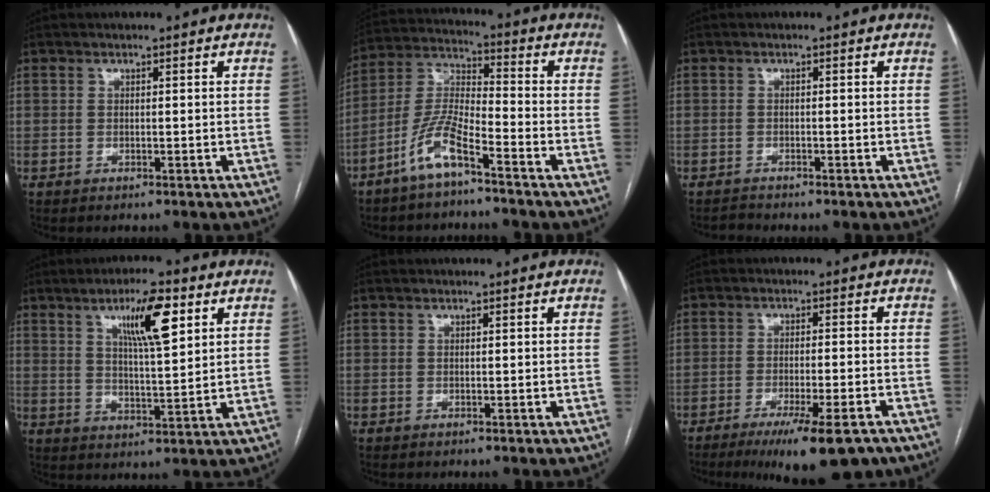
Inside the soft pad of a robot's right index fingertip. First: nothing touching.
{"total": 8.8, "force": [-5.7, 1.5, 6.6], "torque": [-0.151, -0.003, -0.118]}
{"total": 1.0, "force": [-1.0, -0.1, -0.2], "torque": [0.001, -0.006, -0.016]}
{"total": 9.6, "force": [4.6, 1.5, 8.2], "torque": [-0.141, 0.004, 0.077]}
{"total": 0.0}
{"total": 13.6, "force": [-10.0, 1.6, 9.1], "torque": [-0.111, -0.023, -0.149]}